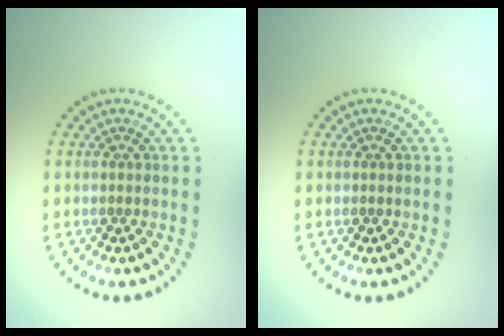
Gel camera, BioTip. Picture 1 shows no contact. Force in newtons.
{"total": 0.0}